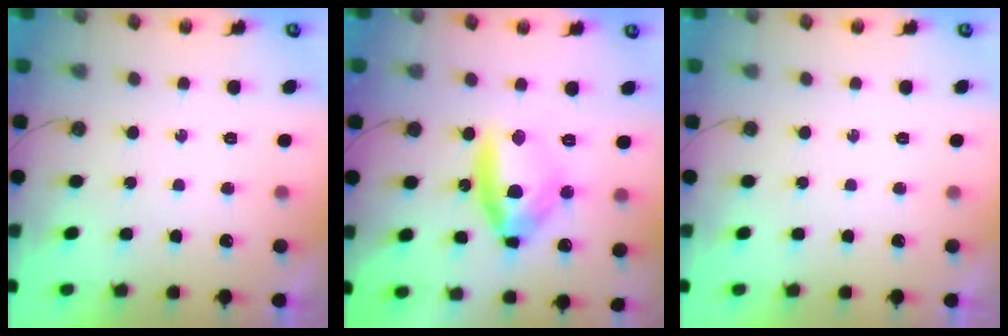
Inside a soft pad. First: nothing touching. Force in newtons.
{"total": 13.7, "press": 13.6, "slide": 1.9}
{"total": 0.0}